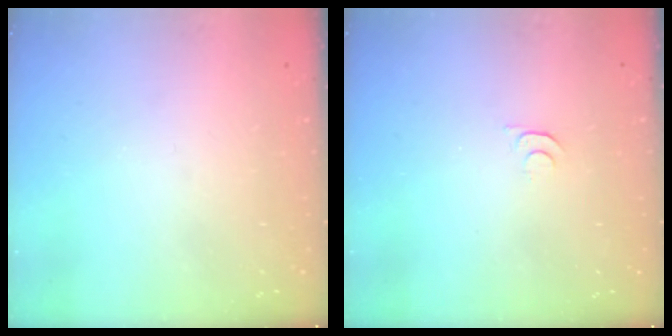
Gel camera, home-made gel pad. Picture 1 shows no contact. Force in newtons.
{"total": 5.3, "press": 5.3, "slide": 0.5}